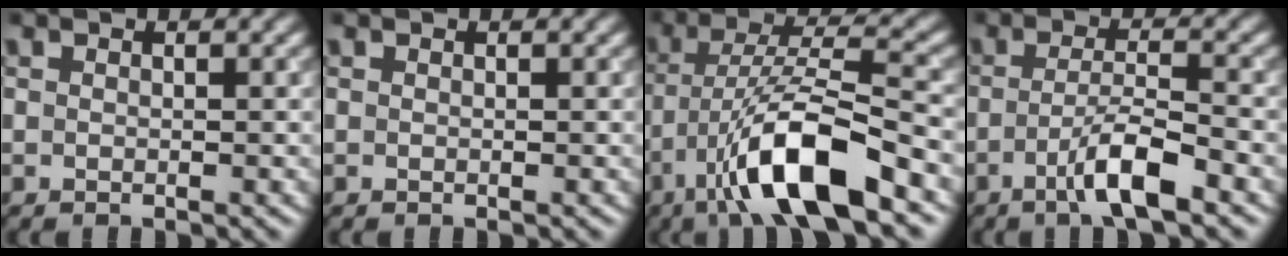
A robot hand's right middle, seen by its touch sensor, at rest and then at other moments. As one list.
[{"total": 0.0}, {"total": 10.1, "force": [-5.3, 2.3, 8.3], "torque": [-0.147, 0.010, -0.099]}, {"total": 4.4, "force": [-2.0, 0.7, 3.8], "torque": [-0.066, 0.009, -0.043]}]